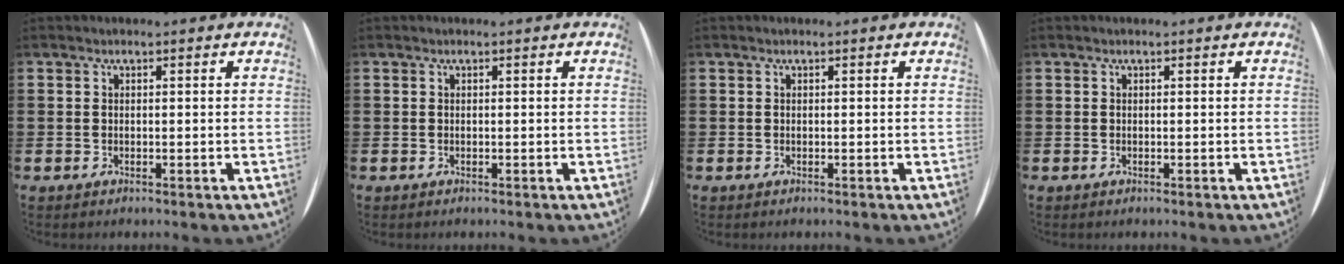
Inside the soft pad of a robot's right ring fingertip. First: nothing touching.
{"total": 0.0}
{"total": 0.0}
{"total": 0.0}